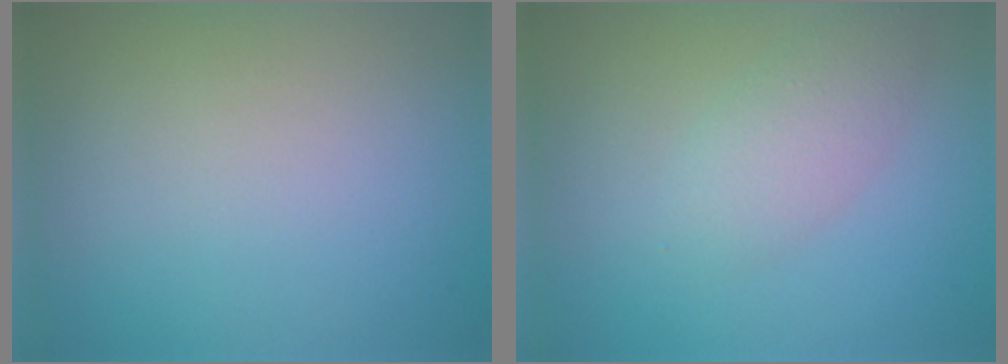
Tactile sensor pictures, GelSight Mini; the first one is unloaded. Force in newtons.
{"total": 2.4, "press": 2.4, "slide": 0.0}